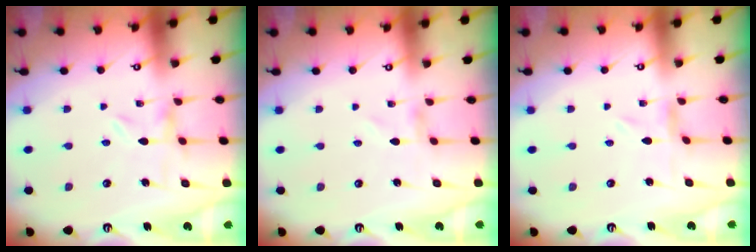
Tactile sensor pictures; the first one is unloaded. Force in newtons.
{"total": 0.7, "press": 0.7, "slide": 0.1}
{"total": 0.0}